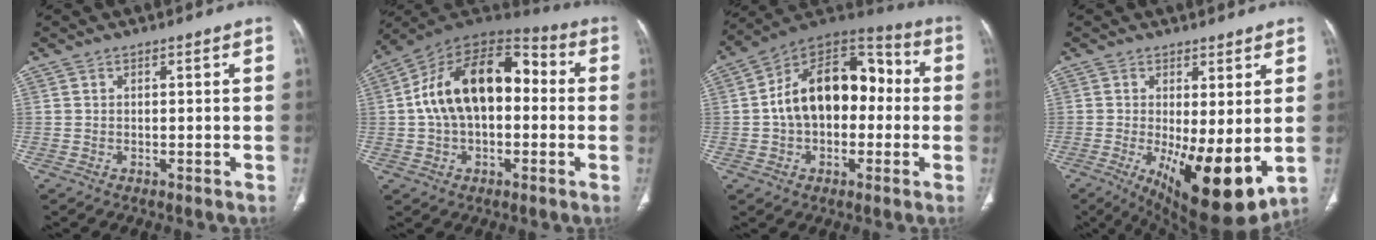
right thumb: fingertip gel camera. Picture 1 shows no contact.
{"total": 19.6, "force": [0.9, 12.0, 15.5], "torque": [-0.244, 0.048, 0.008]}
{"total": 19.1, "force": [0.1, 12.5, 14.4], "torque": [-0.192, 0.049, -0.006]}
{"total": 14.6, "force": [-2.2, 5.1, 13.5], "torque": [-0.208, -0.034, -0.015]}